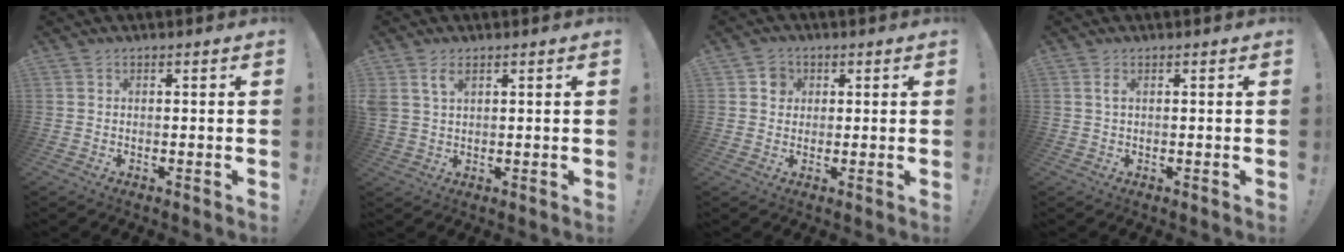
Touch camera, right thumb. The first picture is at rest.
{"total": 3.9, "force": [1.9, 1.9, 2.9], "torque": [-0.057, 0.001, 0.036]}
{"total": 4.1, "force": [1.1, 3.8, 1.2], "torque": [-0.010, 0.001, 0.018]}
{"total": 1.4, "force": [0.5, 0.2, 1.3], "torque": [-0.023, 0.000, 0.006]}